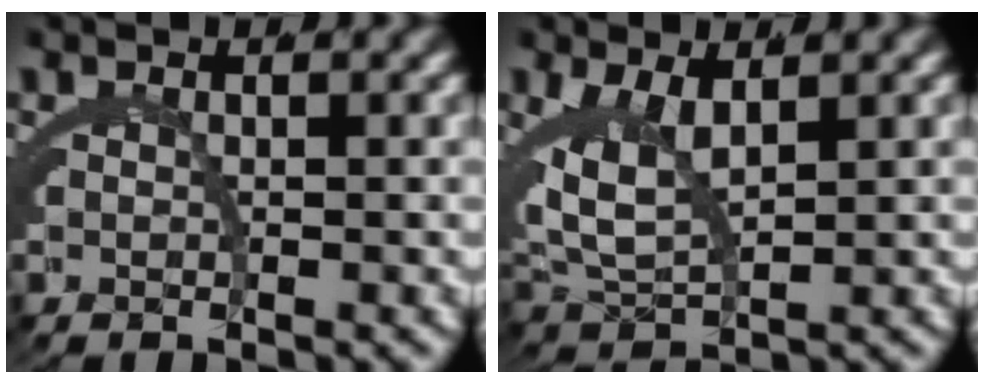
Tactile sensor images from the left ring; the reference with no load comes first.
{"total": 5.5, "force": [0.7, 3.7, 4.1], "torque": [-0.105, -0.018, 0.023]}